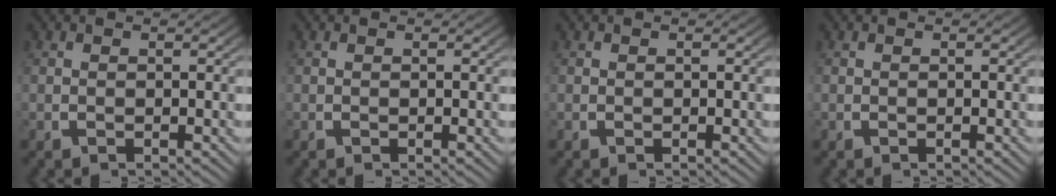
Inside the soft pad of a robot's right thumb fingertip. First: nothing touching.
{"total": 0.0}
{"total": 0.0}
{"total": 0.0}